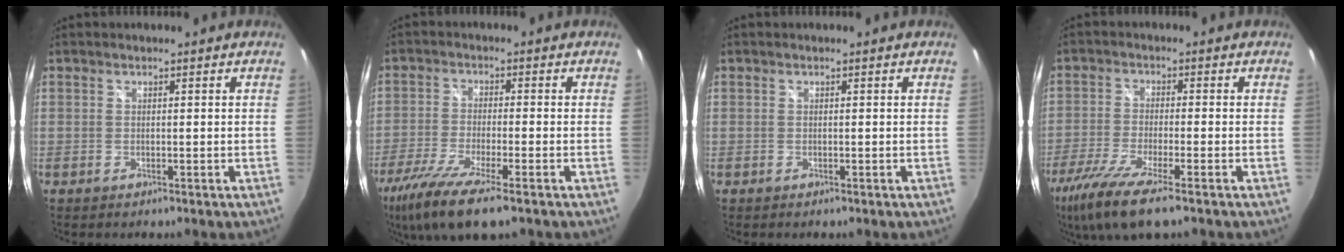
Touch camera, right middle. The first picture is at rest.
{"total": 13.0, "force": [-8.8, 2.2, 9.4], "torque": [-0.205, -0.049, -0.161]}
{"total": 0.0}
{"total": 12.0, "force": [-8.2, 1.6, 8.6], "torque": [-0.193, -0.045, -0.151]}